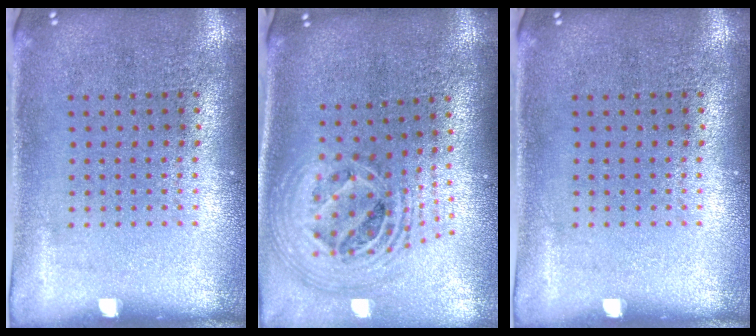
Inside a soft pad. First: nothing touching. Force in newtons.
{"total": 2.5, "press": 1.8, "slide": 1.7}
{"total": 0.0}